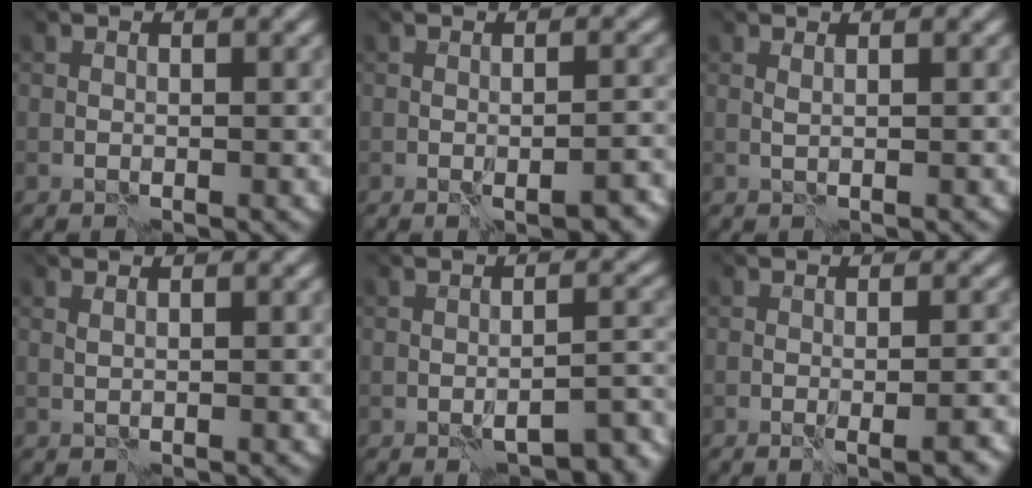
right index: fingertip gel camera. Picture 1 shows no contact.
{"total": 2.1, "force": [-1.7, -0.2, 1.1], "torque": [-0.008, 0.002, -0.012]}
{"total": 2.0, "force": [1.4, 0.6, 1.2], "torque": [-0.020, 0.012, 0.015]}
{"total": 2.1, "force": [1.6, 0.9, 1.1], "torque": [-0.022, 0.010, 0.027]}
{"total": 4.1, "force": [-3.7, 0.2, 1.9], "torque": [-0.013, 0.006, -0.034]}
{"total": 2.4, "force": [-1.0, 0.3, 2.1], "torque": [-0.007, 0.015, -0.022]}